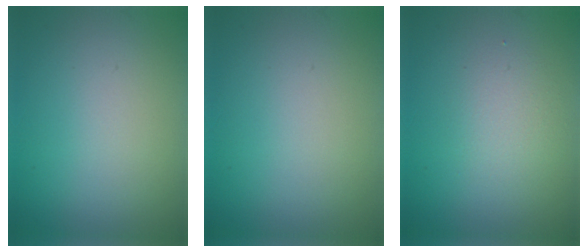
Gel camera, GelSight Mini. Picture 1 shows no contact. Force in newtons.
{"total": 0.0}
{"total": 1.9, "press": 1.9, "slide": 0.0}